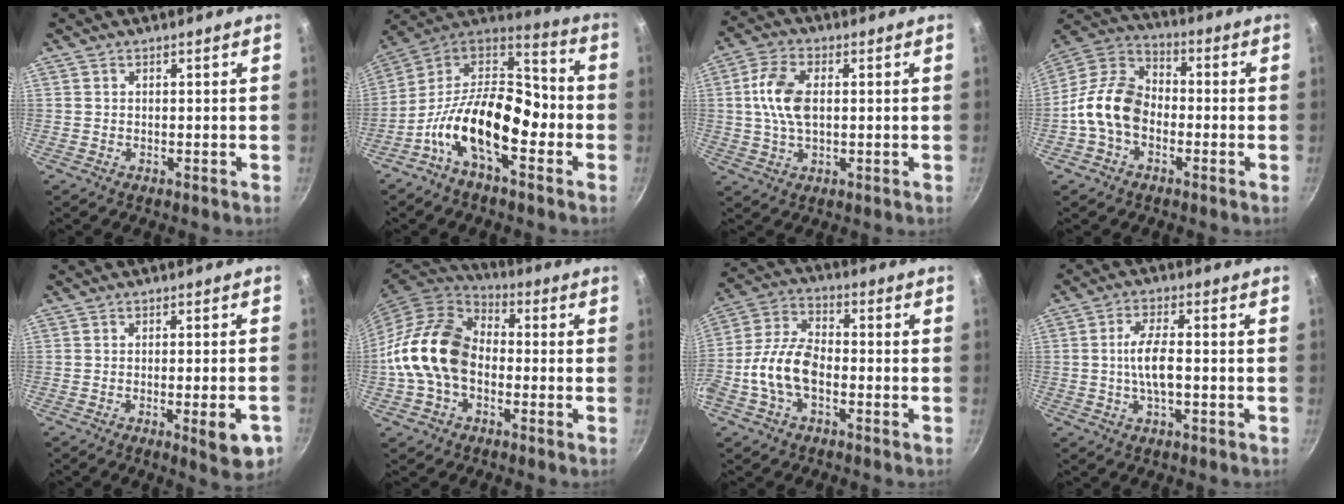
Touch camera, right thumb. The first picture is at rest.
{"total": 19.4, "force": [-6.3, 10.1, 15.3], "torque": [-0.242, 0.062, -0.137]}
{"total": 8.9, "force": [0.9, 5.0, 7.3], "torque": [-0.138, 0.014, 0.013]}
{"total": 12.6, "force": [-3.0, 8.9, 8.4], "torque": [-0.126, 0.040, -0.080]}
{"total": 7.5, "force": [-3.0, 1.9, 6.6], "torque": [-0.070, 0.007, -0.034]}
{"total": 16.0, "force": [-2.1, 11.6, 10.9], "torque": [-0.171, 0.038, -0.055]}
{"total": 11.4, "force": [-3.1, 6.7, 8.8], "torque": [-0.166, 0.040, -0.071]}
{"total": 6.7, "force": [-0.7, 2.6, 6.1], "torque": [-0.113, 0.014, -0.017]}